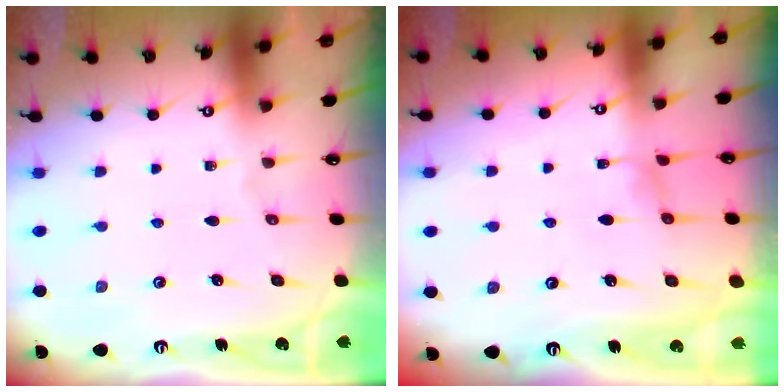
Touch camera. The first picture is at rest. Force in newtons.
{"total": 1.5, "press": 1.4, "slide": 0.3}